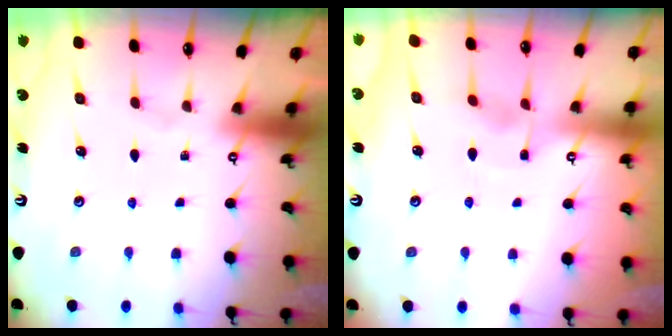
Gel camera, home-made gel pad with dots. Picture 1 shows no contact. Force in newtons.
{"total": 2.8, "press": 2.8, "slide": 0.4}